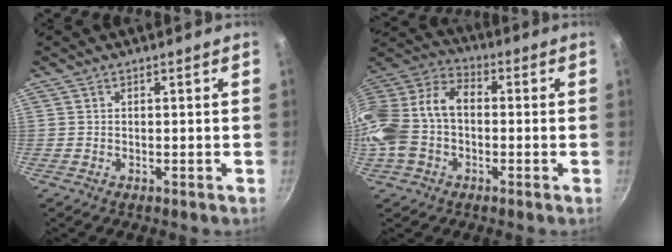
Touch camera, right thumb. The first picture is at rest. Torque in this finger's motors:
{"motor_torque": [2.12, 2.81, 1.35, -1.05, 0.20]}